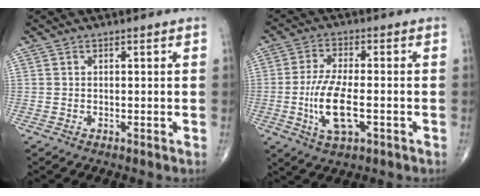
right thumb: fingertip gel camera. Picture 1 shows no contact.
{"total": 9.9, "force": [-2.3, 3.9, 8.9], "torque": [-0.183, 0.004, -0.040]}